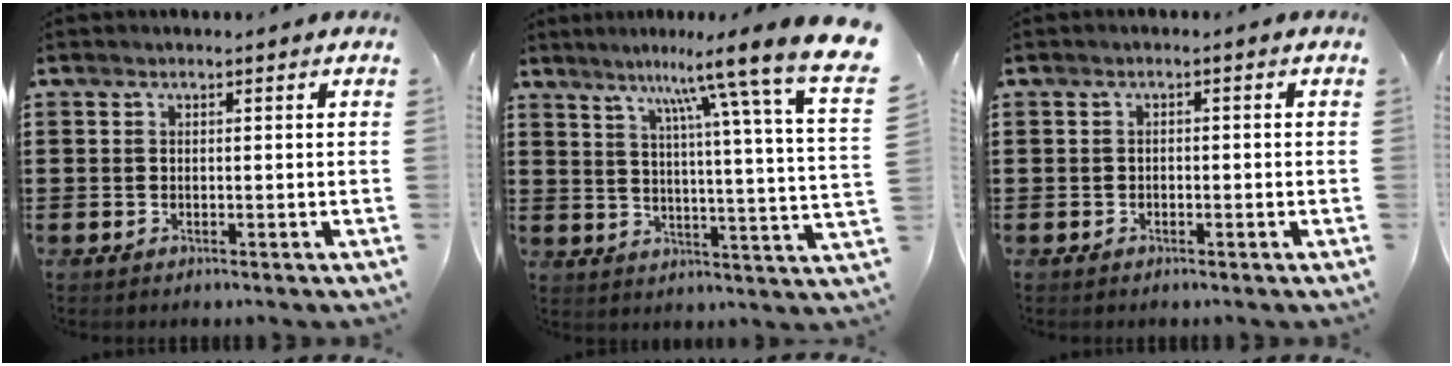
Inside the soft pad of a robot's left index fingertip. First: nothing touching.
{"total": 9.9, "force": [7.8, -0.8, 6.0], "torque": [-0.117, -0.058, 0.115]}
{"total": 0.9, "force": [-0.8, 0.4, 0.2], "torque": [-0.010, 0.001, -0.017]}